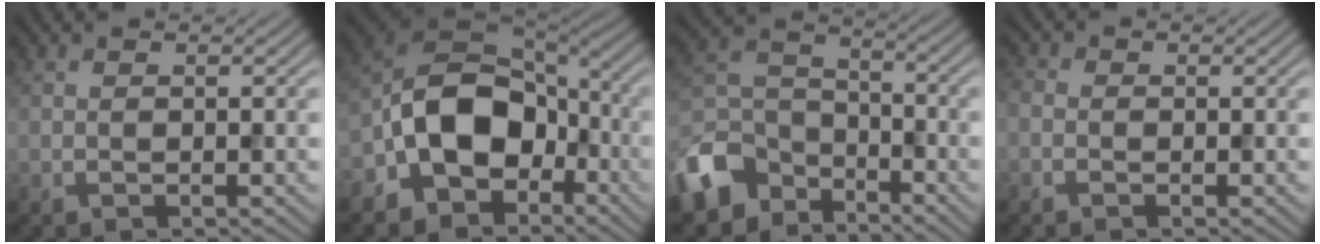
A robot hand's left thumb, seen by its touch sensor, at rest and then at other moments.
{"total": 12.4, "force": [-4.4, 8.9, 7.4], "torque": [-0.140, -0.015, -0.093]}
{"total": 9.8, "force": [-7.3, 5.8, 3.1], "torque": [-0.075, -0.012, -0.164]}
{"total": 1.3, "force": [-0.5, 0.9, 0.8], "torque": [-0.023, -0.003, -0.015]}